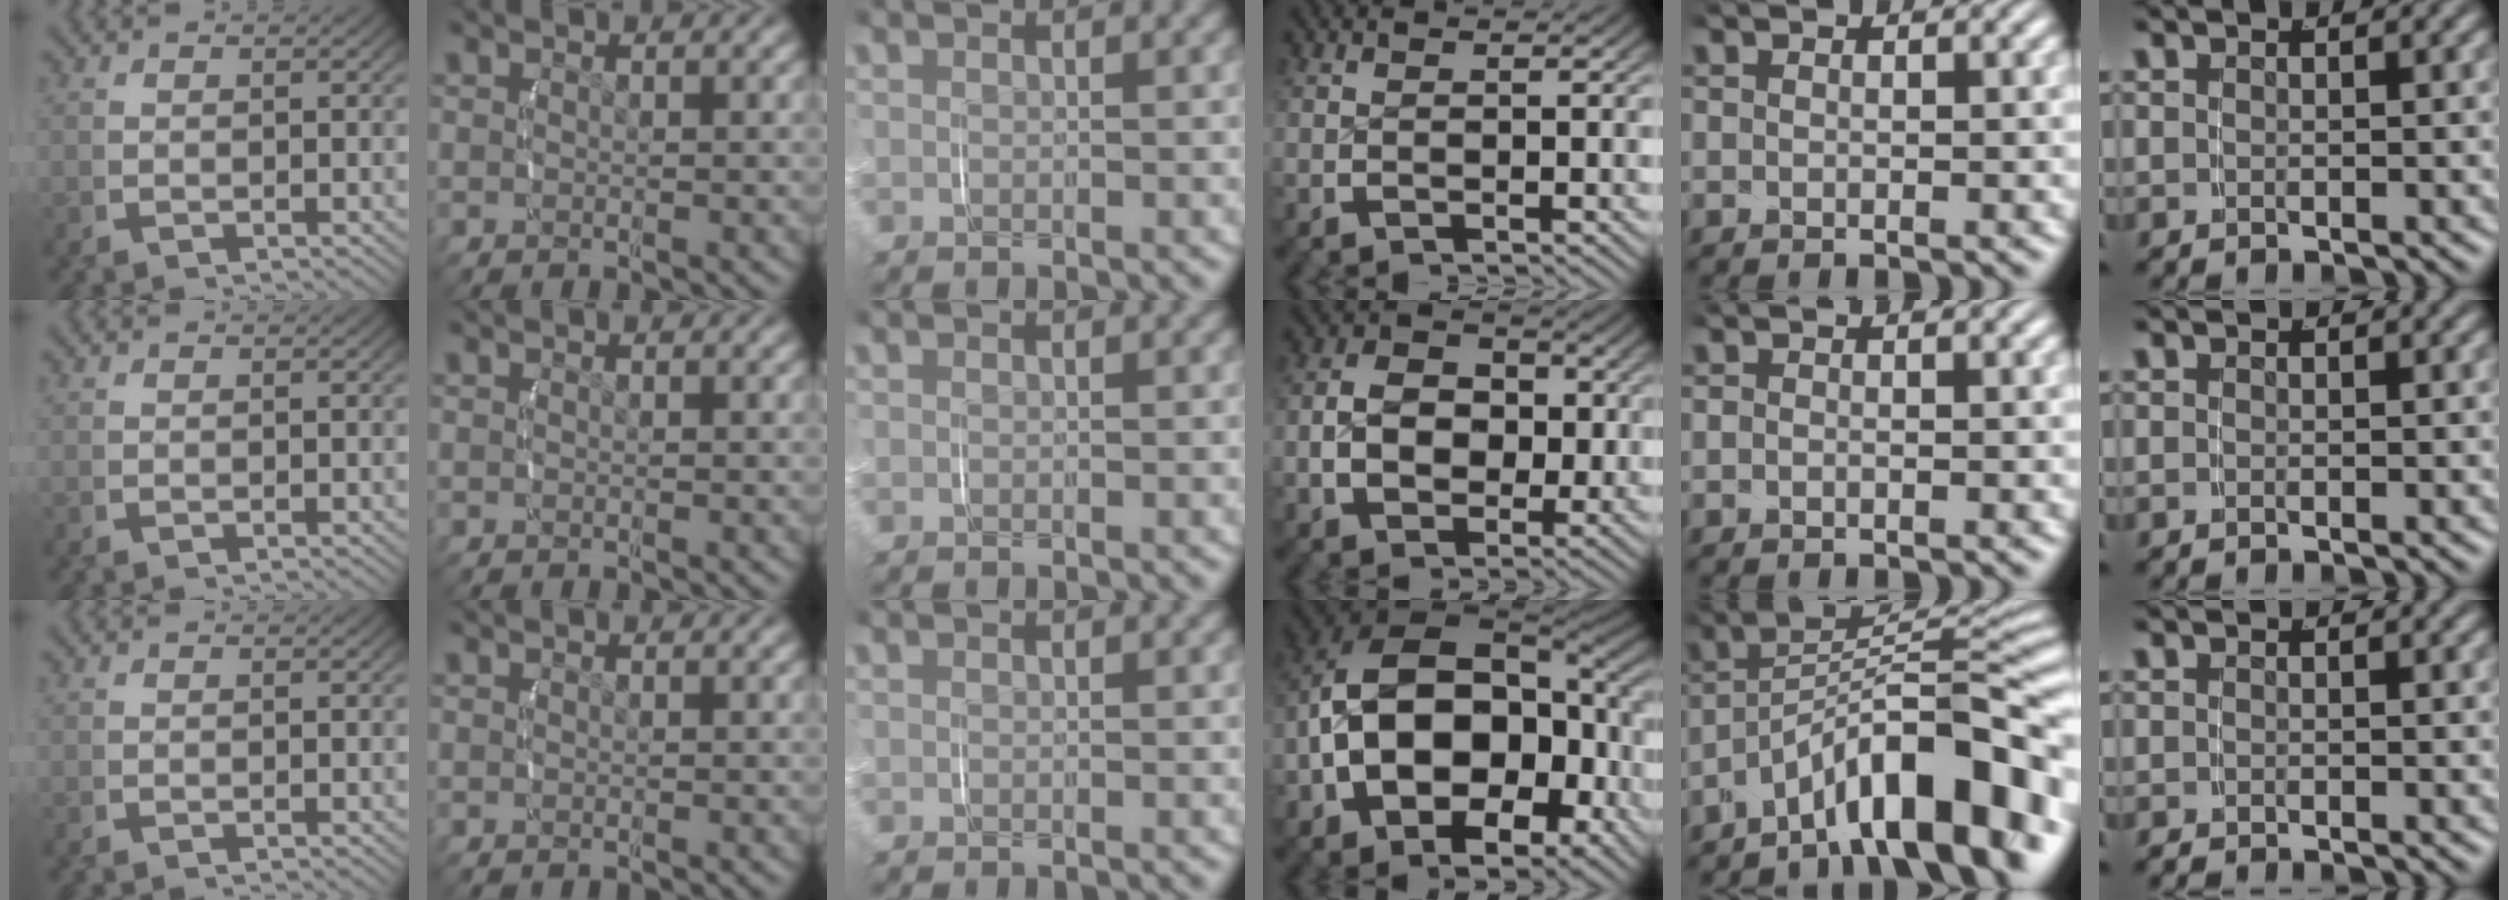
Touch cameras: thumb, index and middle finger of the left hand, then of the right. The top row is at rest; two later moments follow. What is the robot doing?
{"motion": "grasp_and_lifting", "object": "velcro strap"}